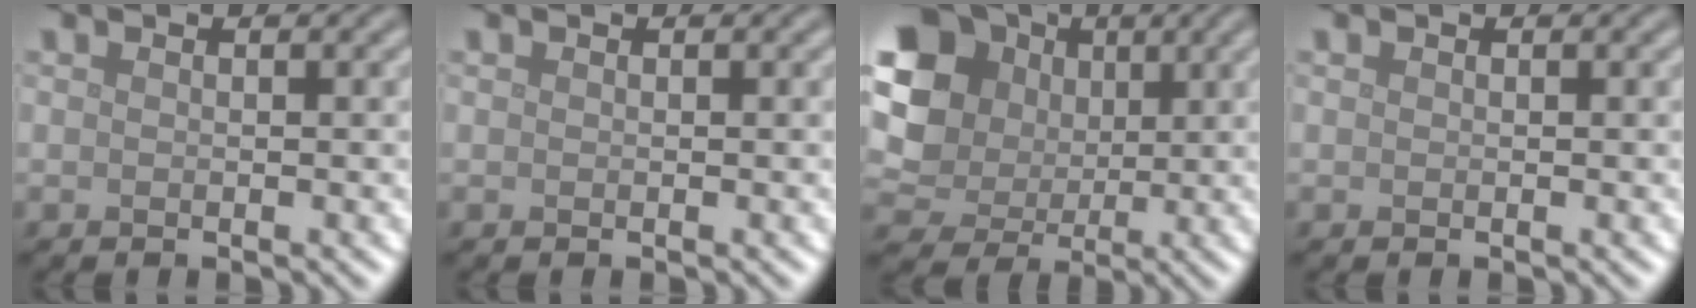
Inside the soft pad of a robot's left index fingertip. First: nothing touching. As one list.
[{"total": 0.0}, {"total": 13.7, "force": [3.9, 11.7, 6.0], "torque": [-0.180, 0.032, 0.065]}, {"total": 0.0}]